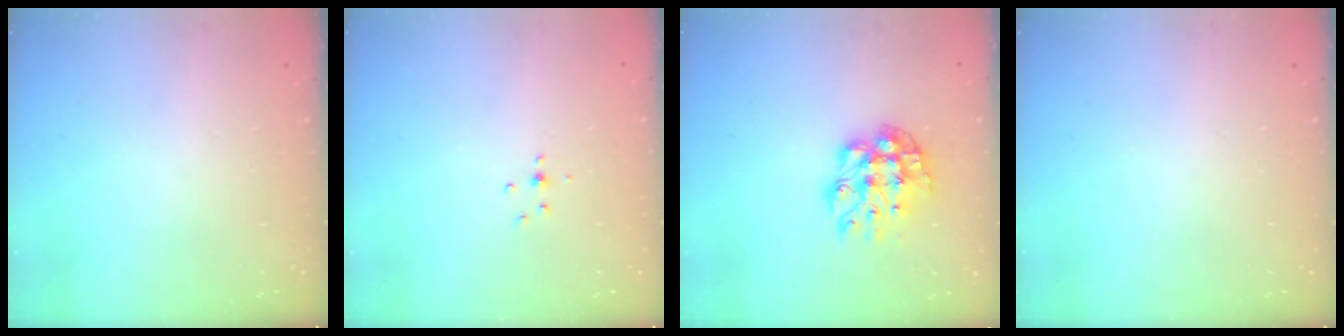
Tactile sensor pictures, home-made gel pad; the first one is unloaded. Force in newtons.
{"total": 3.7, "press": 3.5, "slide": 1.3}
{"total": 9.4, "press": 9.4, "slide": 0.7}
{"total": 0.0}